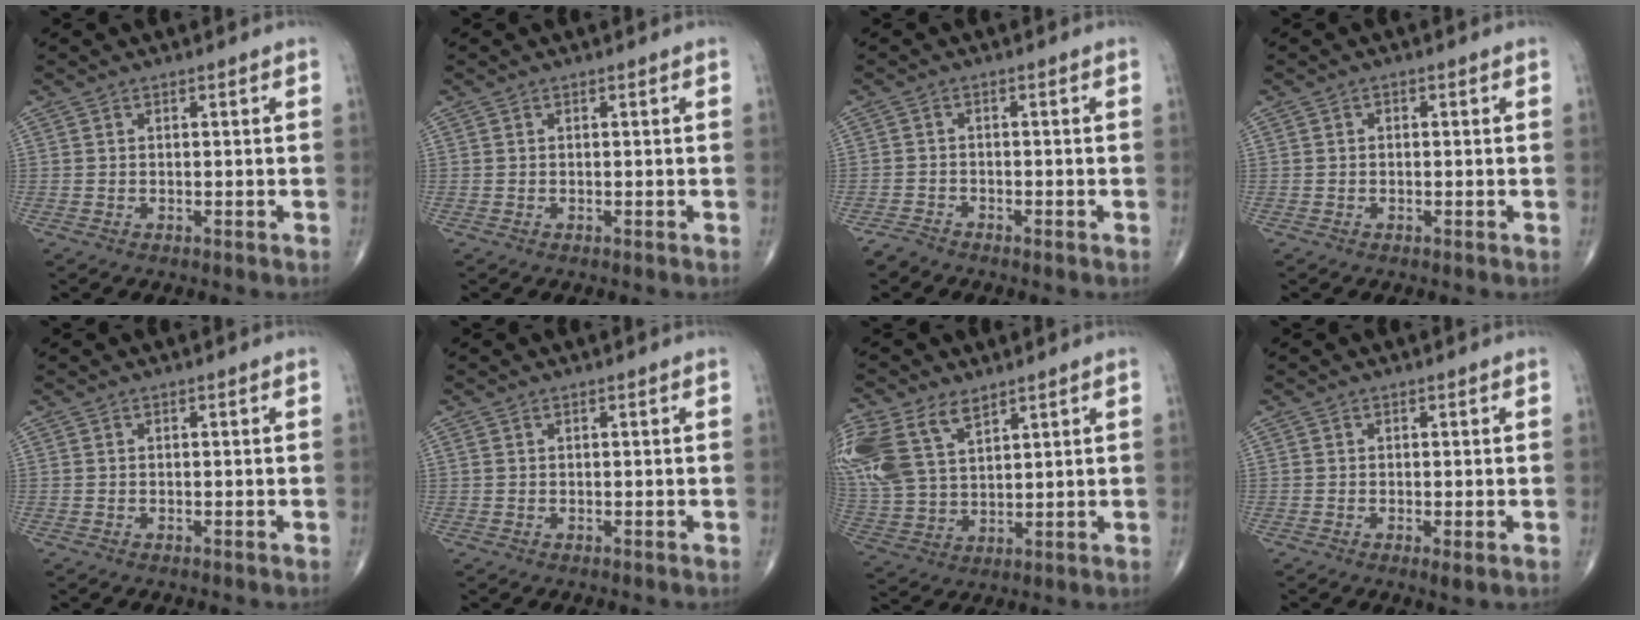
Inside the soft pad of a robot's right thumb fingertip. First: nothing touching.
{"total": 0.0}
{"total": 1.9, "force": [-1.8, 0.6, -0.1], "torque": [-0.001, -0.002, -0.039]}
{"total": 0.7, "force": [0.0, 0.5, 0.5], "torque": [-0.006, 0.003, -0.001]}
{"total": 0.0}
{"total": 0.5, "force": [0.3, 0.2, 0.4], "torque": [-0.011, 0.010, 0.008]}
{"total": 17.7, "force": [9.1, 10.5, 11.1], "torque": [-0.267, -0.002, 0.185]}
{"total": 1.4, "force": [-0.3, 0.2, 1.3], "torque": [-0.026, -0.007, -0.008]}